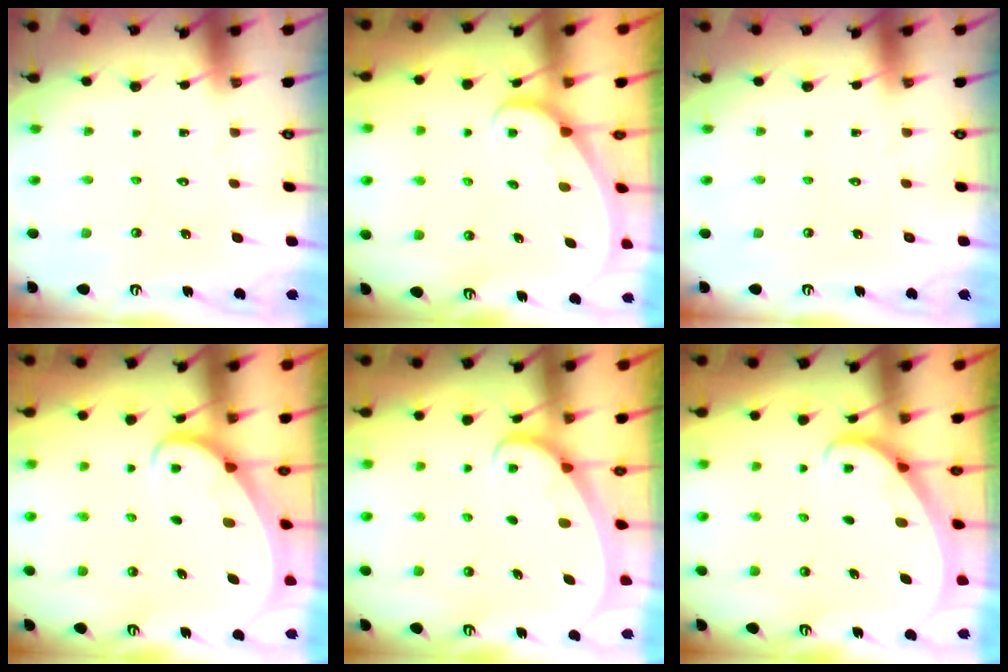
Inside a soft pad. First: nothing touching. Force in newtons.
{"total": 1.7, "press": 1.7, "slide": 0.1}
{"total": 0.0}
{"total": 2.4, "press": 2.4, "slide": 0.2}
{"total": 1.8, "press": 1.8, "slide": 0.2}
{"total": 2.6, "press": 2.6, "slide": 0.2}